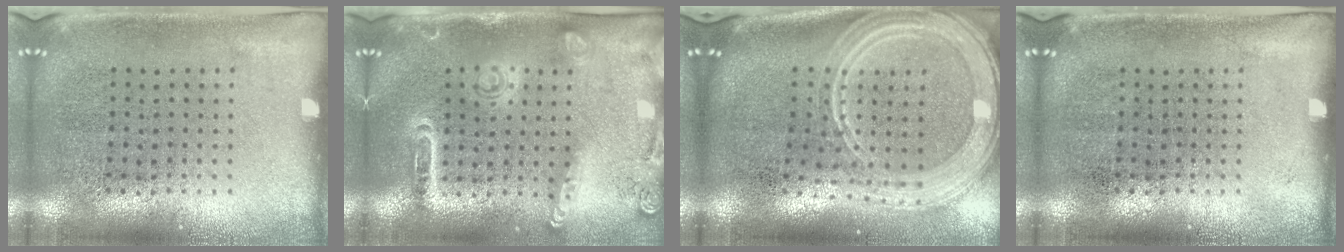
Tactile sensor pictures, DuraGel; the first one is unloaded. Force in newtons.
{"total": 1.6, "press": 1.5, "slide": 0.6}
{"total": 3.2, "press": 2.5, "slide": 2.0}
{"total": 0.0}